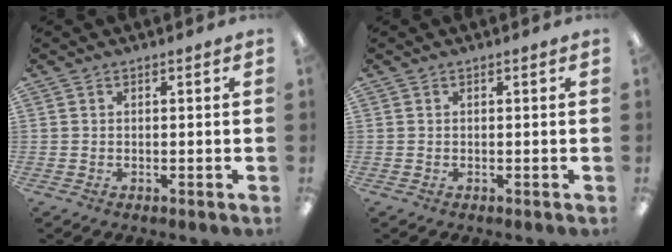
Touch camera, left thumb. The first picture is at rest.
{"total": 0.0}